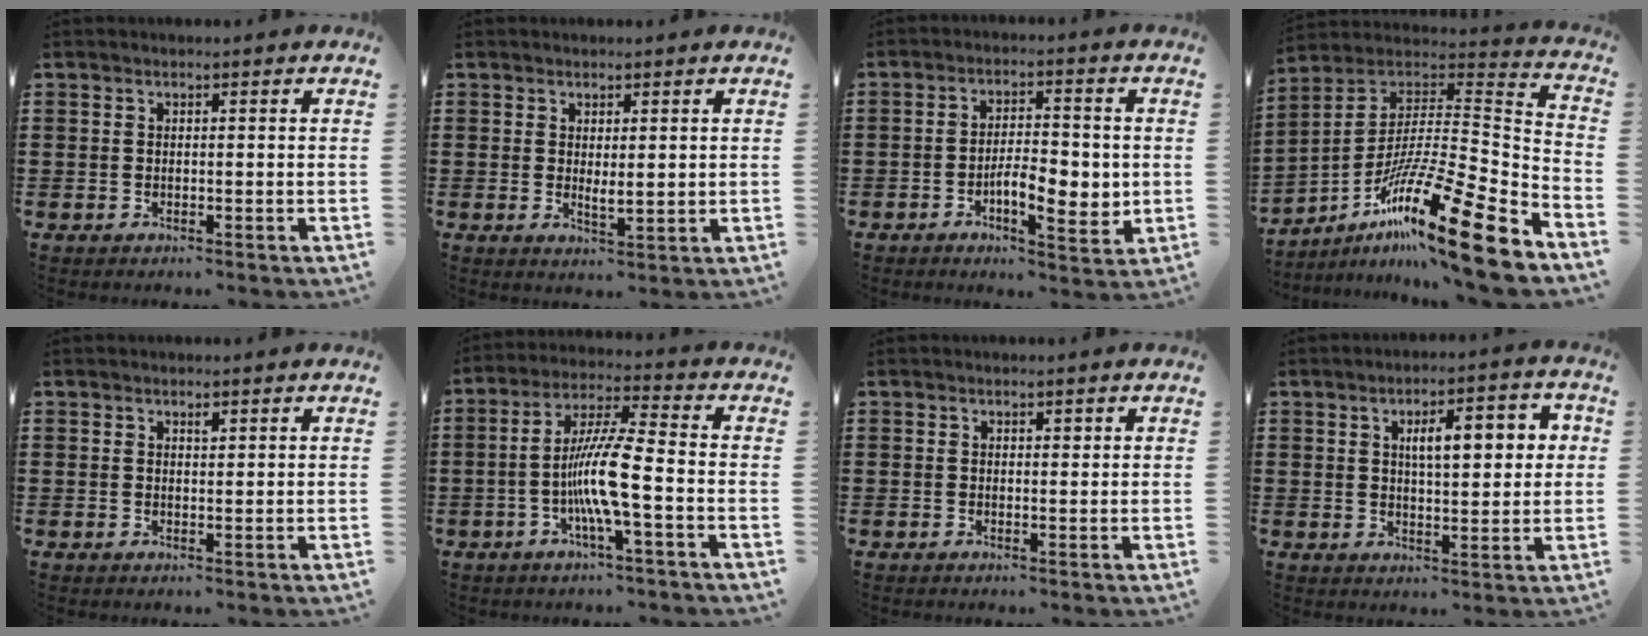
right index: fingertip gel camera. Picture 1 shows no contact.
{"total": 1.8, "force": [0.9, 0.5, 1.4], "torque": [-0.020, -0.003, 0.014]}
{"total": 7.2, "force": [-1.6, 3.1, 6.3], "torque": [-0.093, 0.003, -0.029]}
{"total": 21.0, "force": [-13.7, 1.9, 15.9], "torque": [-0.269, 0.027, -0.244]}
{"total": 0.9, "force": [0.7, 0.4, 0.5], "torque": [-0.011, 0.001, 0.012]}
{"total": 9.5, "force": [-2.5, 0.8, 9.2], "torque": [-0.191, -0.011, -0.056]}
{"total": 0.7, "force": [0.4, 0.4, 0.3], "torque": [-0.006, 0.003, 0.008]}
{"total": 6.8, "force": [1.8, 2.5, 6.1], "torque": [-0.097, 0.000, 0.022]}